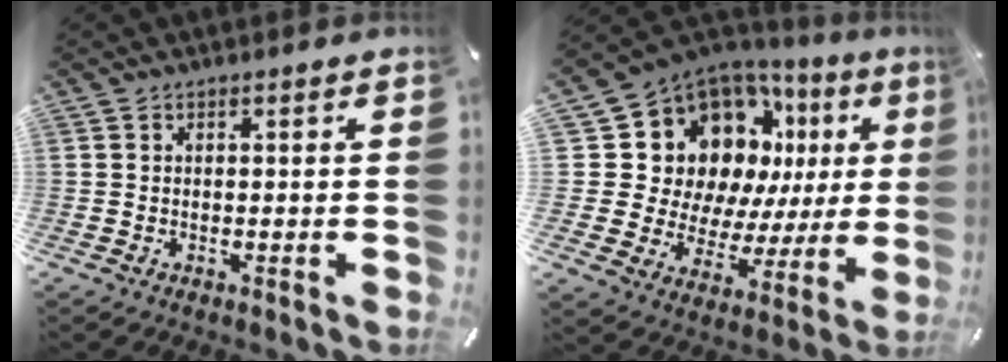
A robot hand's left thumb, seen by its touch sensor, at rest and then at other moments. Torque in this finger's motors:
{"motor_torque": [2.04, 2.96, 1.43, -0.24, 0.16]}